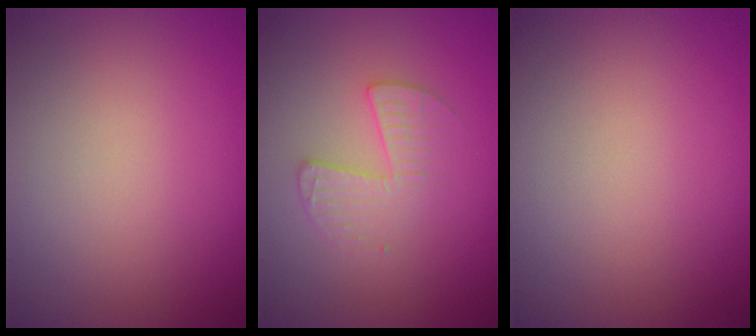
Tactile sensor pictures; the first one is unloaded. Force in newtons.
{"total": 2.3, "press": 2.3, "slide": 0.3}
{"total": 0.0}